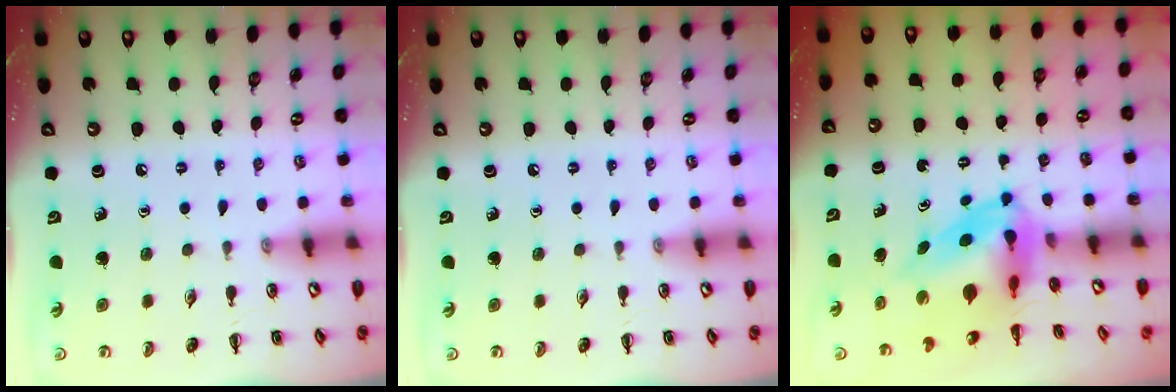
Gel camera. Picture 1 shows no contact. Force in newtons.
{"total": 0.0}
{"total": 5.8, "press": 5.6, "slide": 1.5}